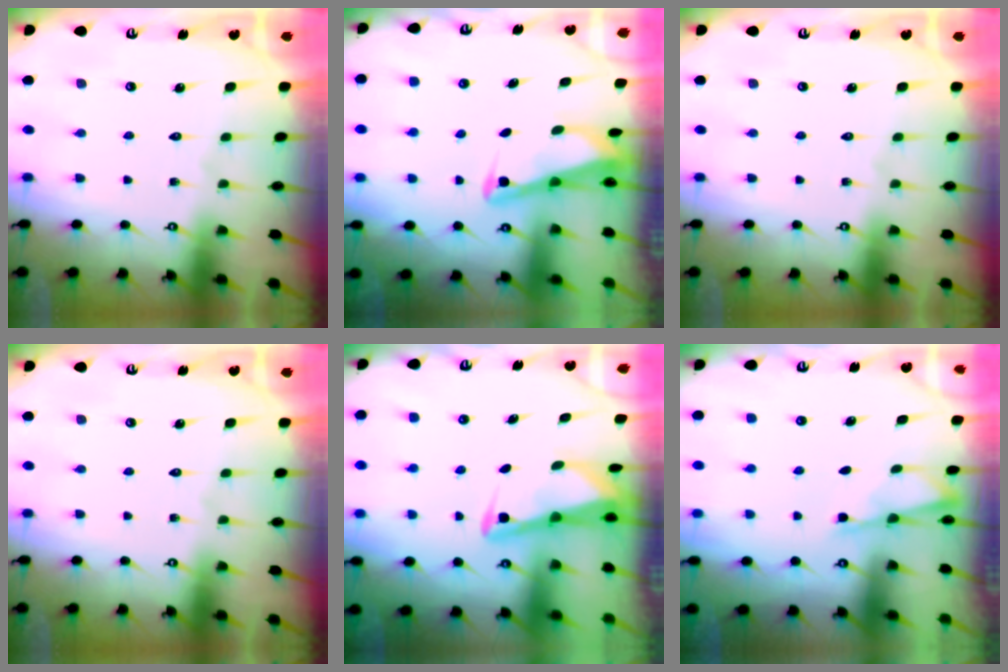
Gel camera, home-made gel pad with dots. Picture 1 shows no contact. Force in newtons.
{"total": 2.7, "press": 2.6, "slide": 0.3}
{"total": 0.0}
{"total": 0.0}
{"total": 3.0, "press": 2.9, "slide": 0.4}
{"total": 1.9, "press": 1.8, "slide": 0.4}